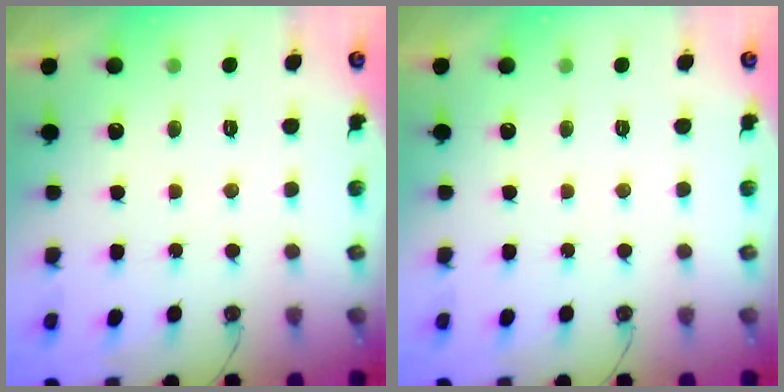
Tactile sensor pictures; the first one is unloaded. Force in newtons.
{"total": 0.0}